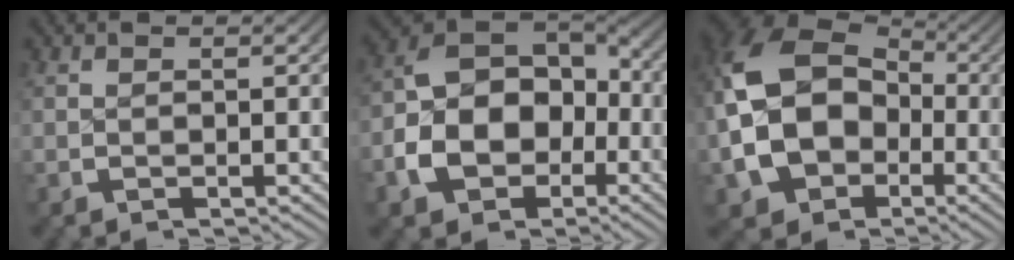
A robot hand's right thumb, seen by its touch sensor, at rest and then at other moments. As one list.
[{"total": 10.6, "force": [-2.4, 8.0, 6.5], "torque": [-0.148, -0.028, -0.032]}, {"total": 13.9, "force": [-1.1, 10.8, 8.8], "torque": [-0.222, -0.057, 0.003]}]